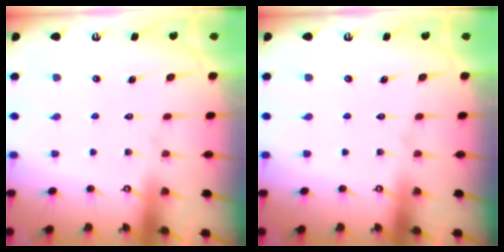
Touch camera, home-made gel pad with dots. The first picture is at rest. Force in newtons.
{"total": 0.0}